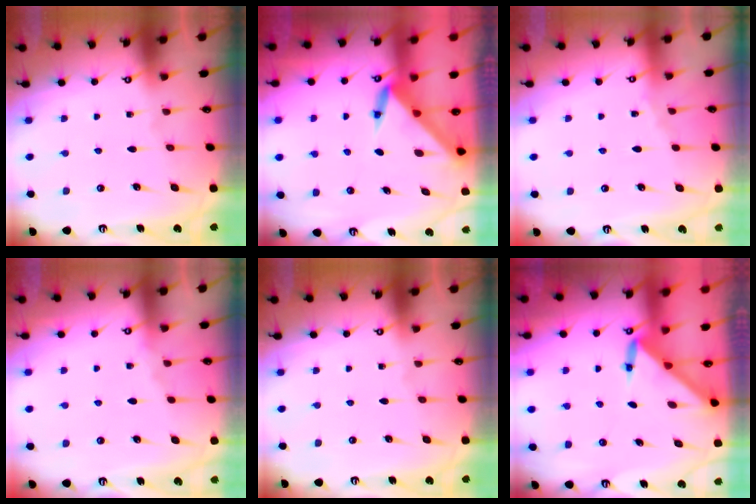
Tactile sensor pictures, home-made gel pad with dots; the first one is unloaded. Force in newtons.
{"total": 3.4, "press": 3.4, "slide": 0.2}
{"total": 1.8, "press": 1.8, "slide": 0.4}
{"total": 3.8, "press": 3.8, "slide": 0.7}
{"total": 0.0}
{"total": 3.1, "press": 3.1, "slide": 0.2}